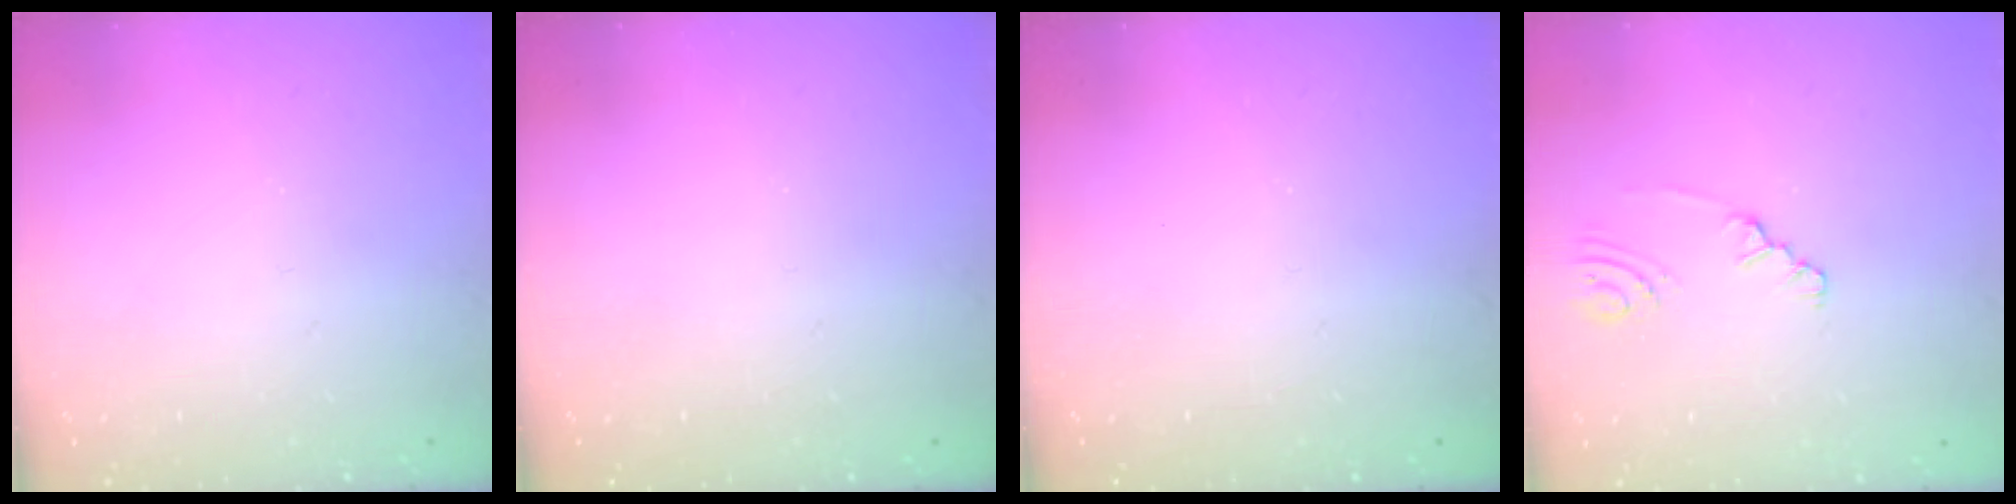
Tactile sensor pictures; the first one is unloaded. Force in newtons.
{"total": 0.0}
{"total": 0.0}
{"total": 1.5, "press": 1.5, "slide": 0.2}